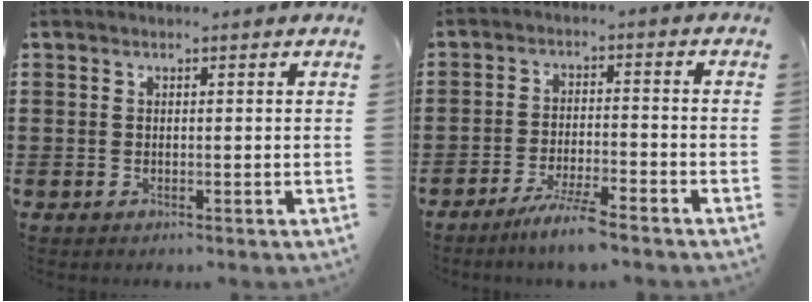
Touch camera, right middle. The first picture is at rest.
{"total": 4.9, "force": [-4.1, 0.0, 2.7], "torque": [-0.056, -0.009, -0.076]}